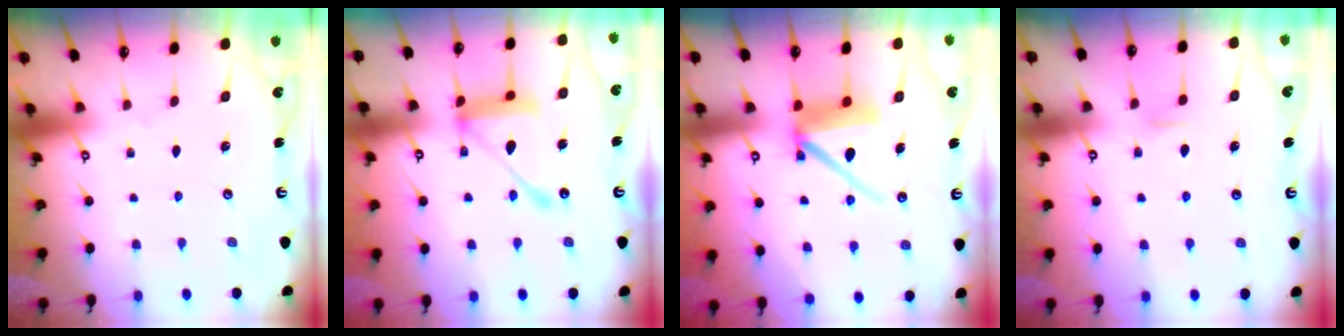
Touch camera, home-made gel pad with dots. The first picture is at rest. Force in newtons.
{"total": 15.5, "press": 15.5, "slide": 1.5}
{"total": 8.6, "press": 8.5, "slide": 1.1}
{"total": 4.6, "press": 4.5, "slide": 0.7}